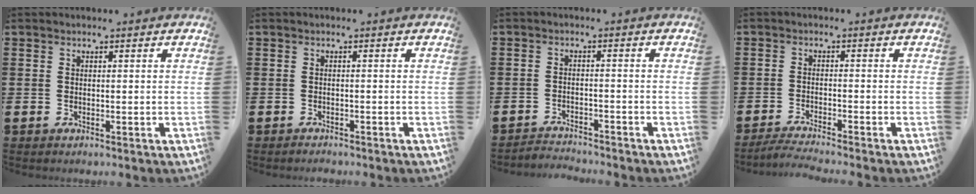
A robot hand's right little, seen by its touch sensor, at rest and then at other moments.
{"total": 0.7, "force": [-0.7, 0.1, 0.0], "torque": [-0.003, -0.002, -0.015]}
{"total": 2.4, "force": [-2.4, 0.0, -0.3], "torque": [-0.003, 0.003, -0.054]}
{"total": 2.2, "force": [-2.0, -0.2, 0.9], "torque": [-0.015, 0.002, -0.038]}